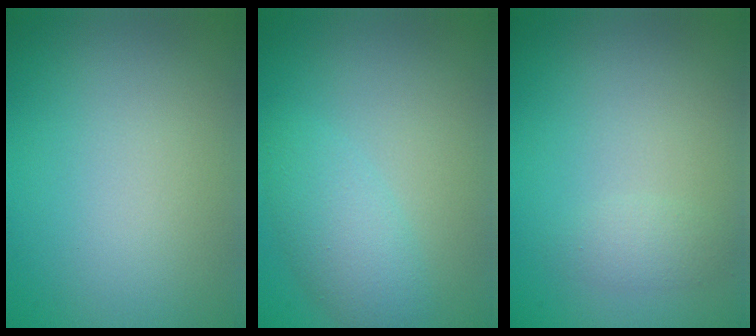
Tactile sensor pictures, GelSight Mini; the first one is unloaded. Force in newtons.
{"total": 3.0, "press": 3.0, "slide": 0.2}
{"total": 1.1, "press": 1.1, "slide": 0.0}